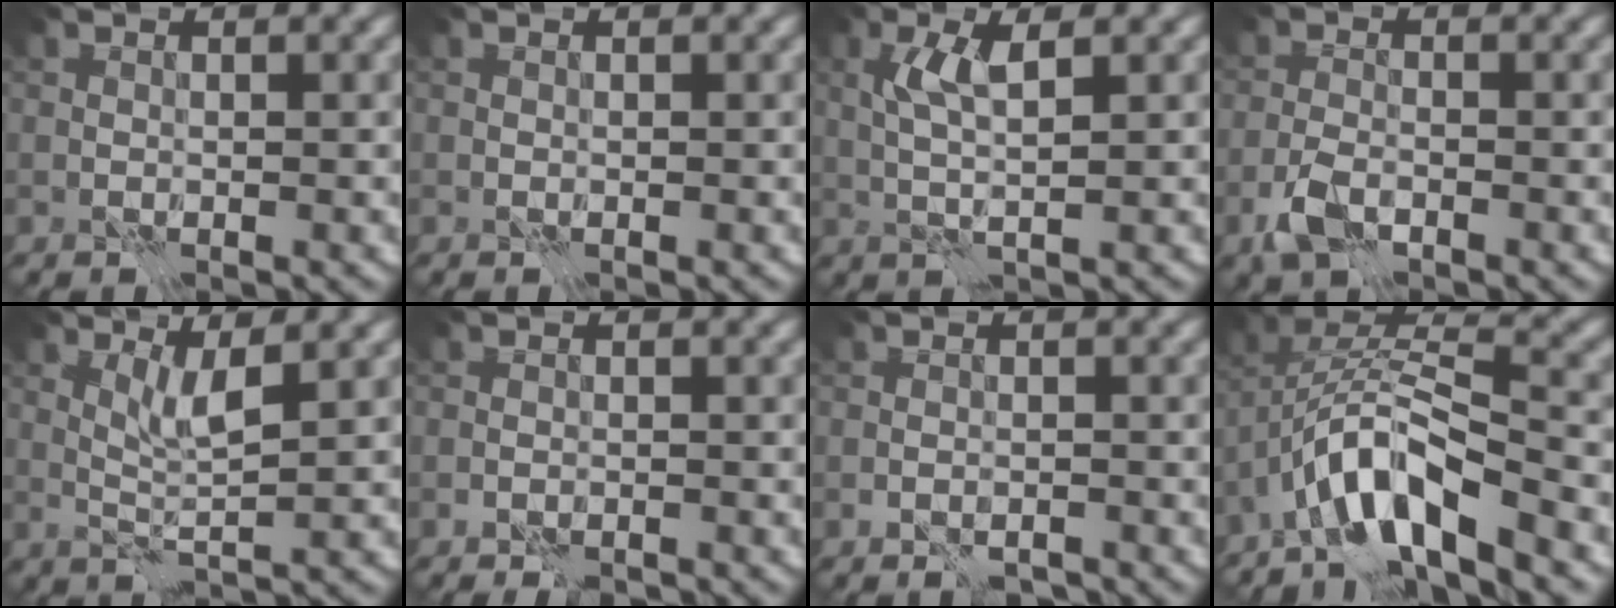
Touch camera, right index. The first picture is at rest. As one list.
[{"total": 0.0}, {"total": 2.7, "force": [1.4, -0.1, 2.4], "torque": [-0.050, 0.006, 0.025]}, {"total": 2.9, "force": [-1.9, 1.2, 1.8], "torque": [-0.039, 0.000, -0.045]}, {"total": 2.4, "force": [1.5, -0.5, 1.8], "torque": [-0.036, -0.003, 0.034]}, {"total": 0.7, "force": [-0.7, -0.3, 0.2], "torque": [0.001, 0.002, -0.013]}, {"total": 1.0, "force": [-0.8, 0.1, 0.7], "torque": [-0.009, -0.001, -0.012]}, {"total": 7.4, "force": [-4.3, 2.0, 5.7], "torque": [-0.091, 0.014, -0.090]}]